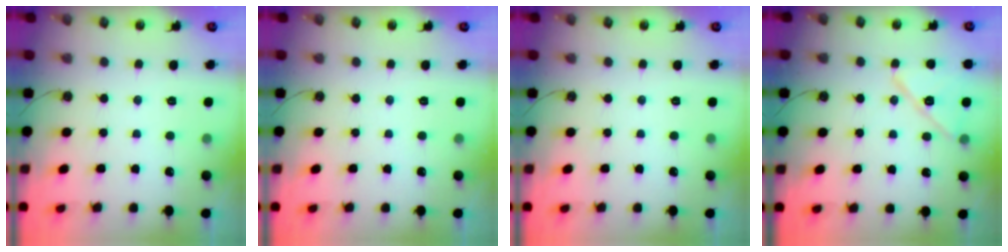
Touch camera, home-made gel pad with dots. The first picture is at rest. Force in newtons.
{"total": 0.0}
{"total": 0.0}
{"total": 12.3, "press": 12.2, "slide": 1.3}